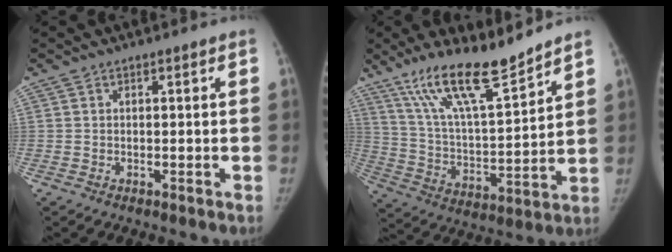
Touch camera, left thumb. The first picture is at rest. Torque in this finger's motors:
{"motor_torque": [0.72, 0.15, 1.29, -1.49, 0.12]}